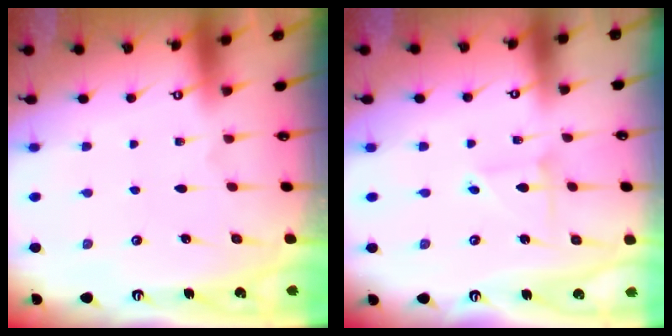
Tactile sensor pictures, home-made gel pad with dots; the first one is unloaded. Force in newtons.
{"total": 2.4, "press": 2.4, "slide": 0.2}